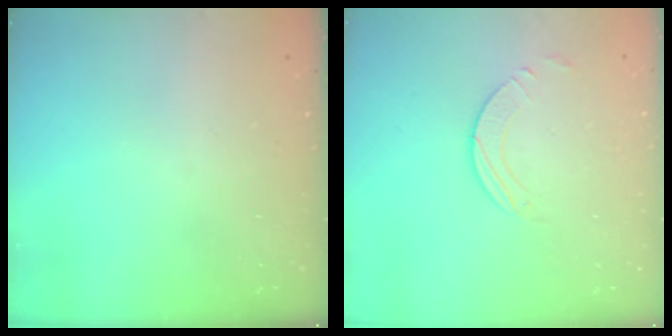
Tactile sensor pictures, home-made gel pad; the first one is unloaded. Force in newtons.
{"total": 2.8, "press": 2.8, "slide": 0.2}